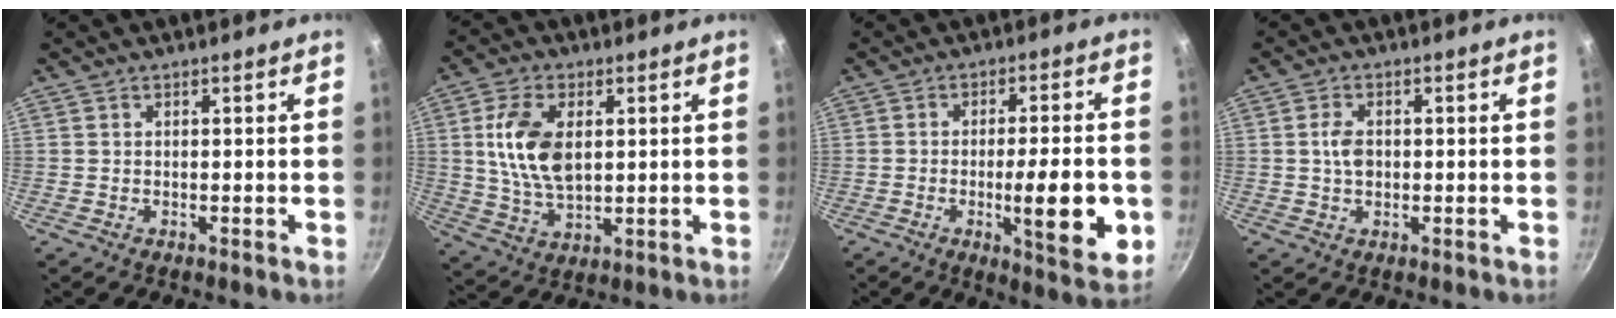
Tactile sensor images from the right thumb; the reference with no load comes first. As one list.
[{"total": 11.7, "force": [2.2, 6.8, 9.4], "torque": [-0.168, -0.008, 0.044]}, {"total": 13.3, "force": [-3.1, 3.0, 12.6], "torque": [-0.169, 0.002, -0.043]}, {"total": 3.6, "force": [0.1, 2.4, 2.7], "torque": [-0.043, 0.005, -0.001]}]